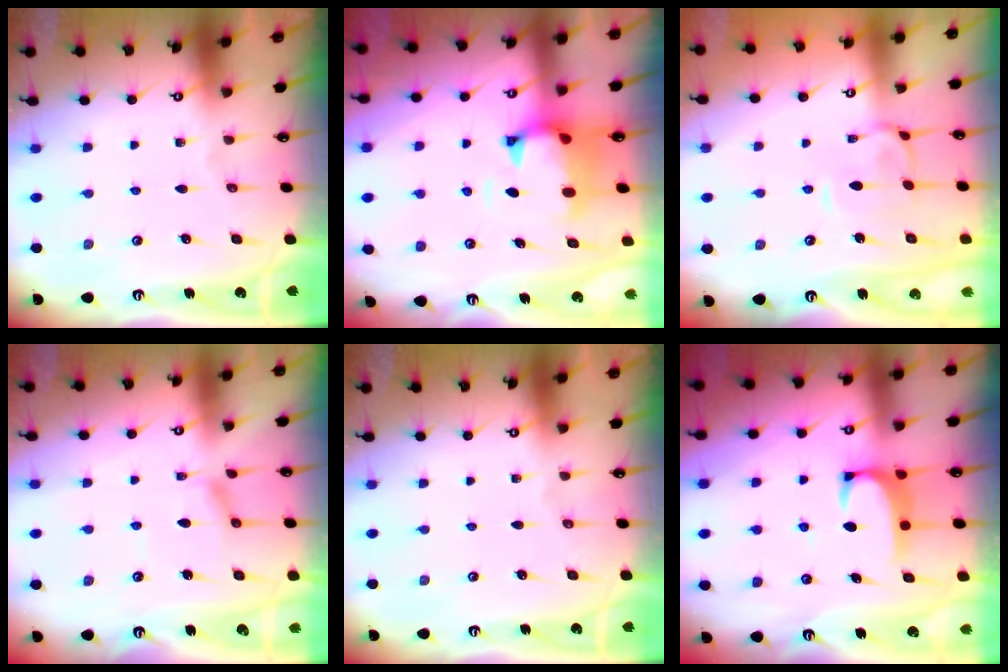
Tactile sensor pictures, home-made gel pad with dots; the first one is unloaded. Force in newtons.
{"total": 1.2, "press": 0.3, "slide": 1.2}
{"total": 0.8, "press": 0.4, "slide": 0.7}
{"total": 2.0, "press": 2.0, "slide": 0.5}
{"total": 0.0}
{"total": 1.9, "press": 1.9, "slide": 0.3}